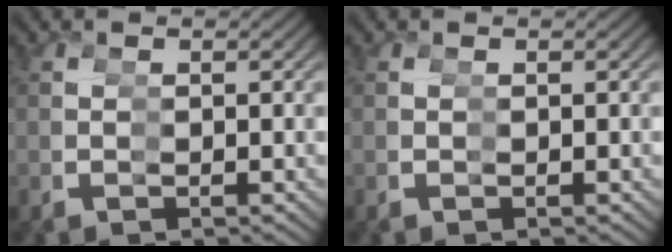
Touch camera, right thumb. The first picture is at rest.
{"total": 0.0}